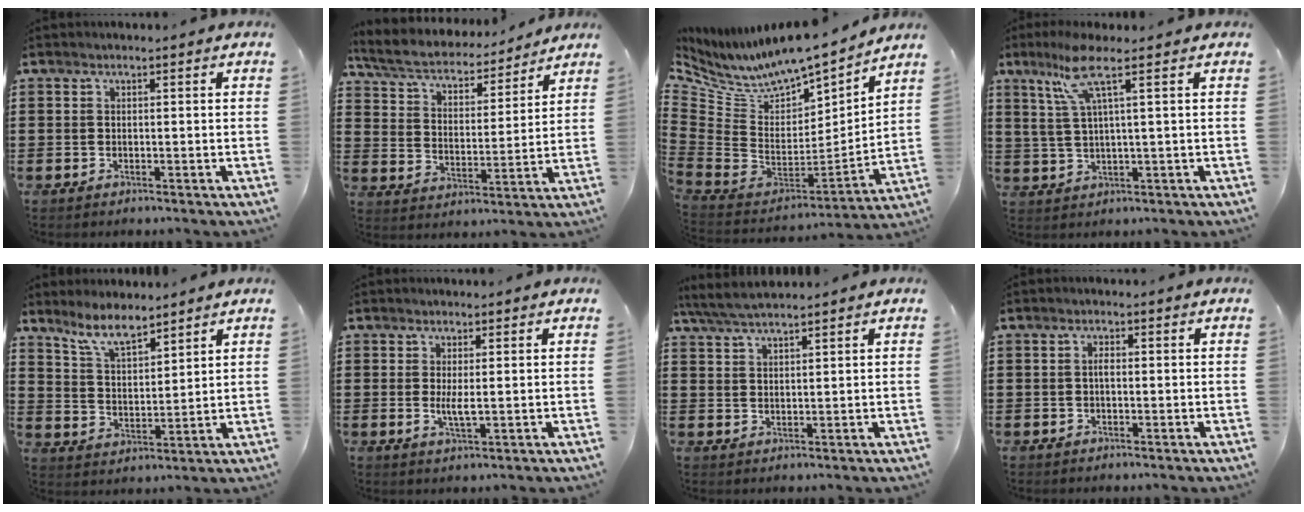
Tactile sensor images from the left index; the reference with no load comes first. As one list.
[{"total": 5.7, "force": [5.2, 1.2, 2.0], "torque": [-0.064, -0.032, 0.087]}, {"total": 7.8, "force": [7.0, 2.6, 2.5], "torque": [-0.089, -0.066, 0.121]}, {"total": 6.9, "force": [3.4, -0.1, 5.9], "torque": [-0.140, -0.005, 0.054]}, {"total": 6.8, "force": [5.9, 1.6, 3.0], "torque": [-0.077, -0.016, 0.109]}, {"total": 2.9, "force": [0.2, 0.5, 2.9], "torque": [-0.052, -0.003, 0.004]}, {"total": 3.9, "force": [3.5, 0.9, 1.6], "torque": [-0.042, -0.003, 0.066]}, {"total": 1.4, "force": [0.1, 0.6, 1.2], "torque": [-0.024, 0.003, 0.001]}]